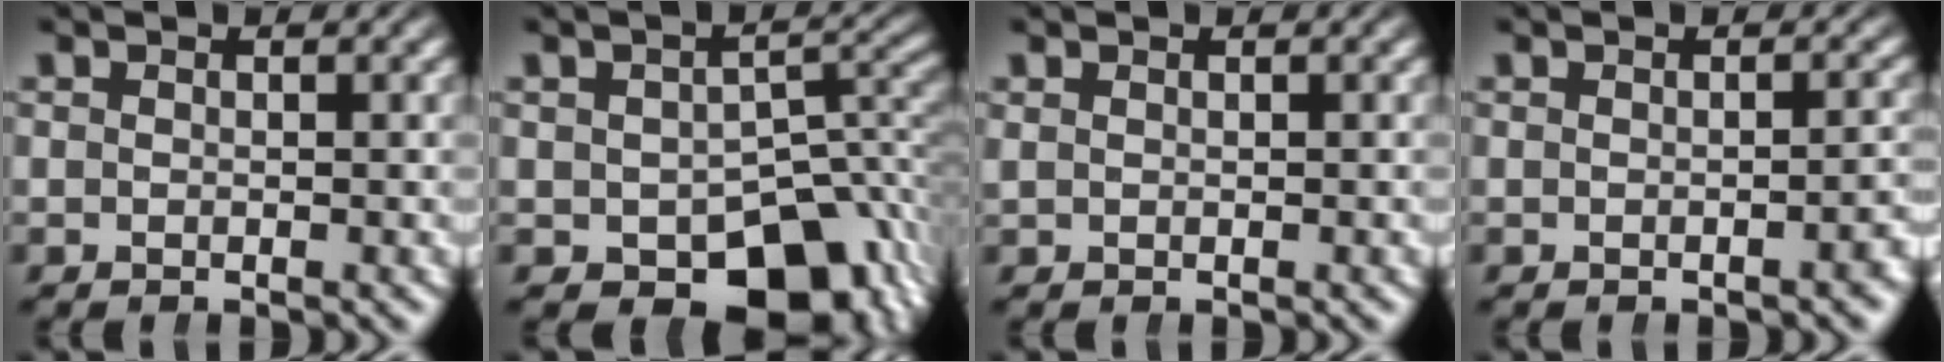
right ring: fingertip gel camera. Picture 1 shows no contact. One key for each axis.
{"total": 12.0, "fx": -5.1, "fy": 7.5, "fz": 7.8, "tx": -0.094, "ty": -0.043, "tz": -0.049}
{"total": 0.6, "fx": 0.4, "fy": -0.2, "fz": 0.3, "tx": 0.000, "ty": 0.008, "tz": 0.009}
{"total": 1.1, "fx": -0.8, "fy": -0.2, "fz": 0.7, "tx": -0.009, "ty": 0.008, "tz": -0.012}